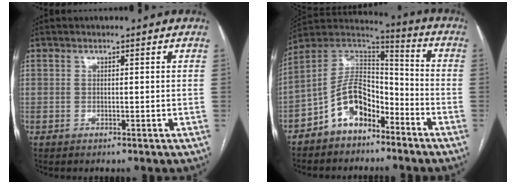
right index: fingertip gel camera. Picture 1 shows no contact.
{"total": 11.1, "force": [-6.3, 6.3, 6.7], "torque": [-0.130, 0.038, -0.118]}